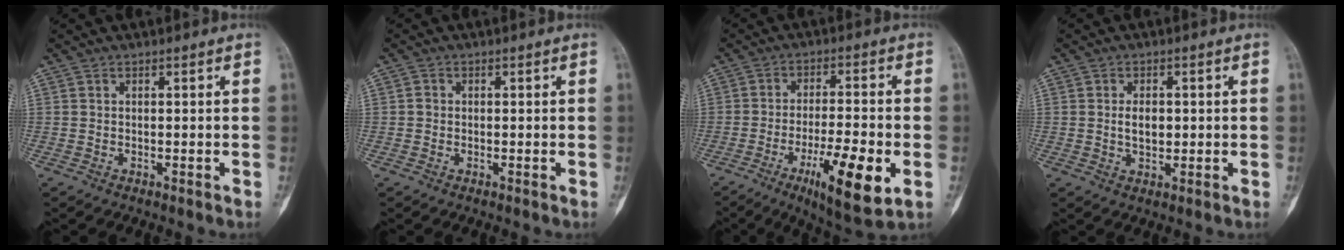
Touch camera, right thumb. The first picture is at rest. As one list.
[{"total": 1.2, "force": [-0.1, 1.1, 0.4], "torque": [-0.002, 0.003, -0.002]}, {"total": 13.7, "force": [-5.0, 3.3, 12.3], "torque": [-0.200, 0.003, -0.078]}, {"total": 3.7, "force": [0.2, 2.3, 2.9], "torque": [-0.039, -0.001, 0.006]}]